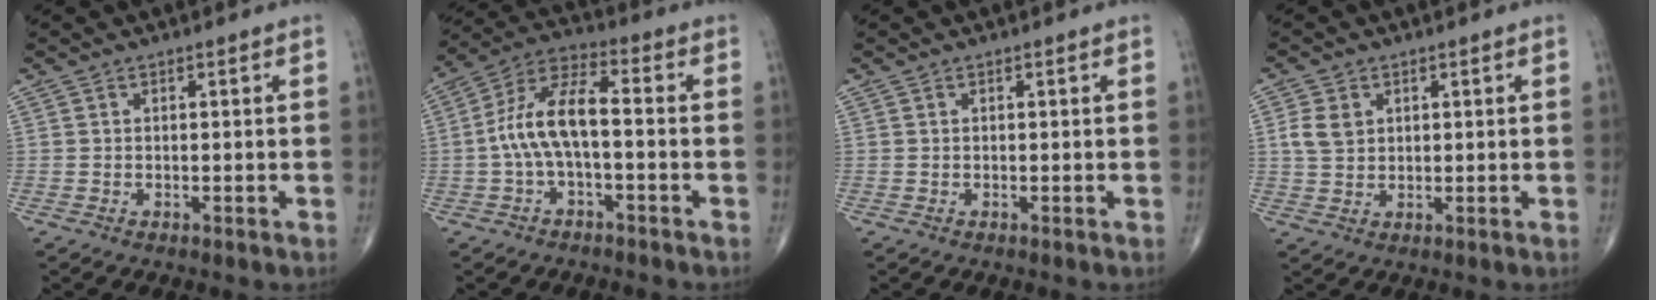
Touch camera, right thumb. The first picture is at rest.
{"total": 10.7, "force": [-1.3, 4.3, 9.7], "torque": [-0.197, 0.047, -0.031]}
{"total": 0.0}
{"total": 4.4, "force": [1.2, 3.3, 2.6], "torque": [-0.044, 0.000, 0.027]}